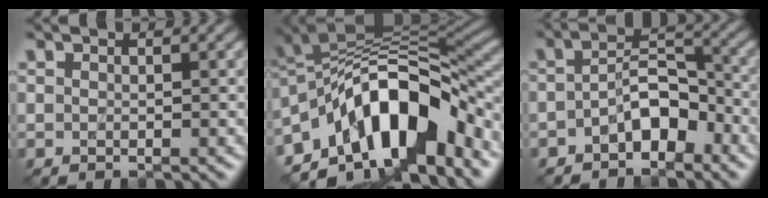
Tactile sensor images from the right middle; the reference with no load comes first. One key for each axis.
{"total": 12.6, "fx": -5.6, "fy": 6.1, "fz": 9.6, "tx": -0.139, "ty": 0.014, "tz": -0.110}
{"total": 4.3, "fx": -2.2, "fy": 2.2, "fz": 3.0, "tx": -0.047, "ty": 0.017, "tz": -0.042}